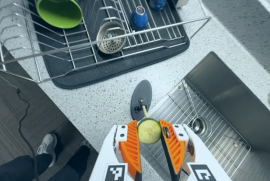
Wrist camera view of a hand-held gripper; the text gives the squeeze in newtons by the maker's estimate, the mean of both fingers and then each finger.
{"total": 7.0, "left": 6.9, "right": 7.2}